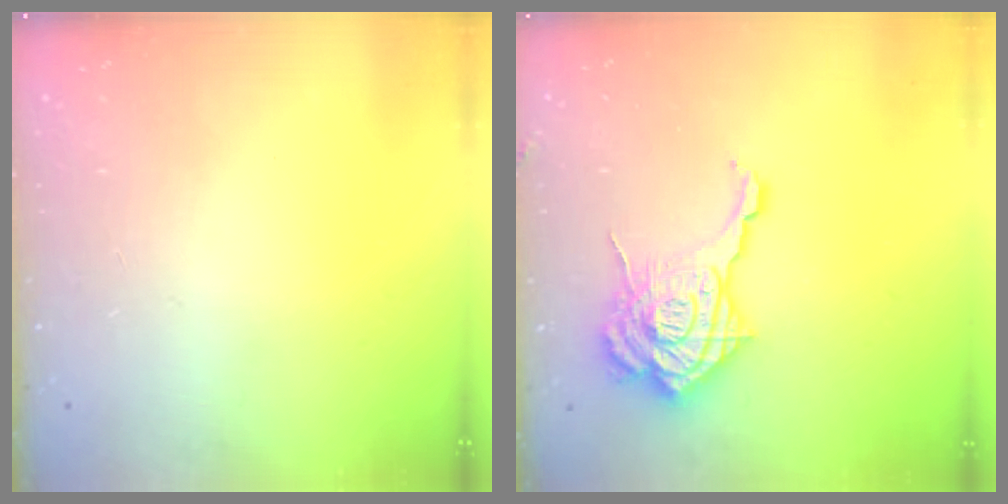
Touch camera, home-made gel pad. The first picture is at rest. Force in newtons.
{"total": 20.0, "press": 19.8, "slide": 2.1}